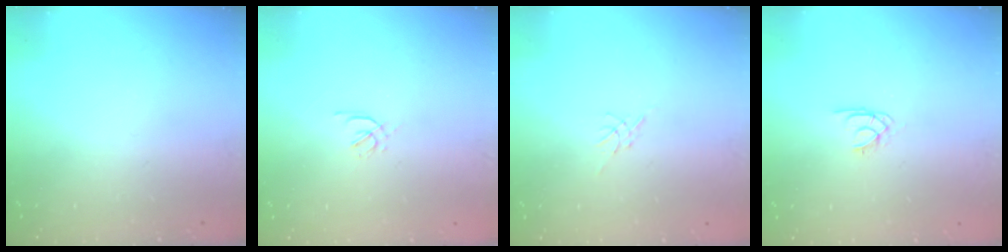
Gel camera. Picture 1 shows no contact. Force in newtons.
{"total": 1.7, "press": 1.6, "slide": 0.5}
{"total": 0.0}
{"total": 1.8, "press": 1.8, "slide": 0.3}